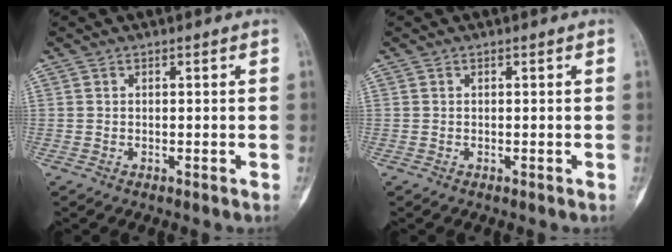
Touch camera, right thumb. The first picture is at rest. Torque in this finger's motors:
{"motor_torque": [0.00, 0.00, 0.05, -0.05, 0.00]}